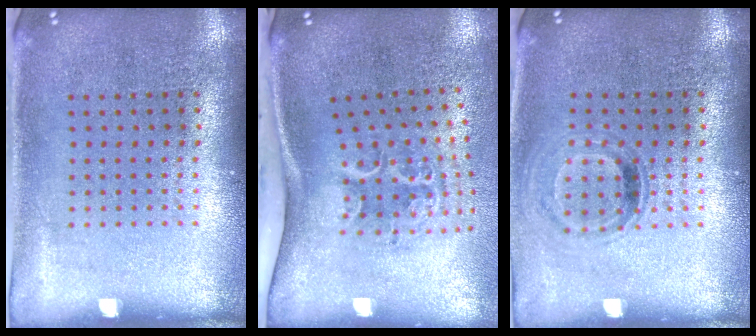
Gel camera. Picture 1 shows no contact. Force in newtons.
{"total": 2.2, "press": 1.3, "slide": 1.8}
{"total": 0.9, "press": 0.8, "slide": 0.4}